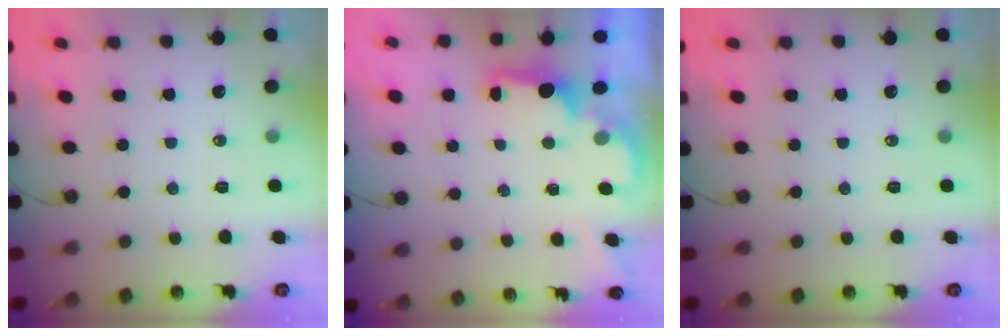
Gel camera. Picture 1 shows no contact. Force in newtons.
{"total": 1.7, "press": 1.6, "slide": 0.6}
{"total": 0.0}